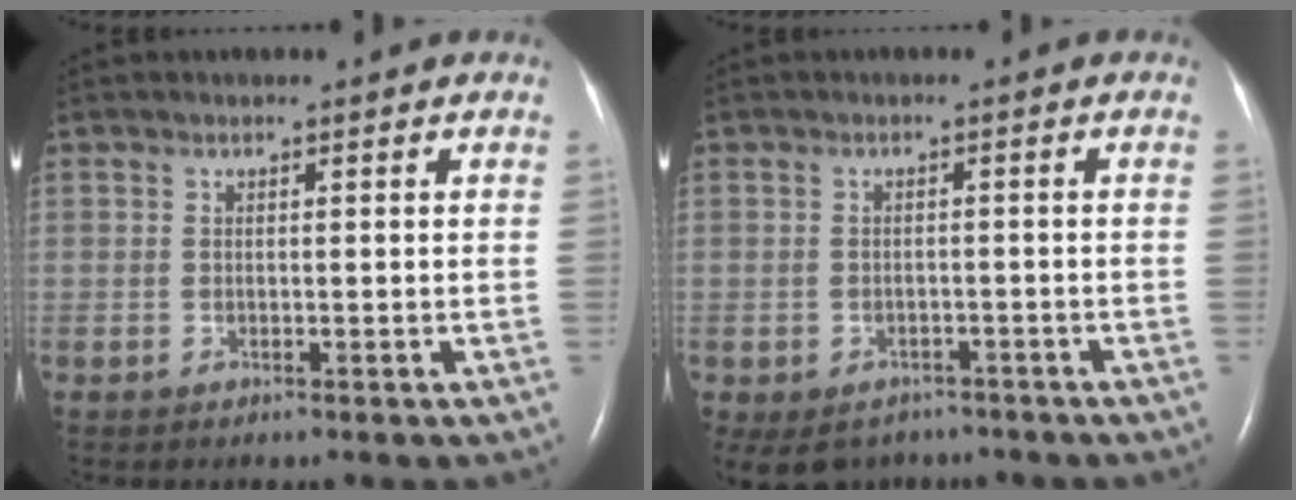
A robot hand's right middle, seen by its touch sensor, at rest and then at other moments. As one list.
[{"total": 7.9, "force": [-6.0, 4.9, 1.7], "torque": [-0.035, 0.005, -0.075]}]